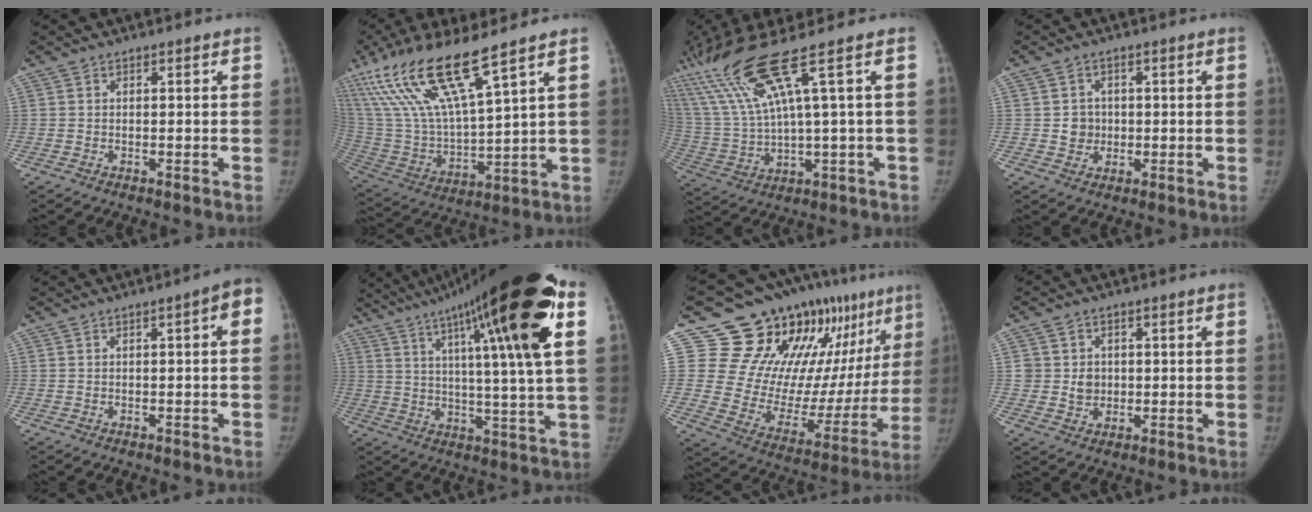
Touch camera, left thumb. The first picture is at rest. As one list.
[{"total": 21.6, "force": [13.0, 4.4, 16.6], "torque": [-0.339, -0.043, 0.258]}, {"total": 17.7, "force": [8.0, 1.0, 15.8], "torque": [-0.339, -0.009, 0.161]}, {"total": 3.6, "force": [0.0, 3.5, 1.0], "torque": [0.006, 0.004, 0.004]}, {"total": 3.8, "force": [0.4, 0.9, 3.7], "torque": [-0.046, 0.017, -0.001]}, {"total": 28.2, "force": [13.2, 3.3, 24.6], "torque": [-0.362, -0.006, 0.199]}, {"total": 25.4, "force": [16.0, 12.8, 15.1], "torque": [-0.158, -0.070, 0.244]}, {"total": 4.1, "force": [0.3, 3.9, 1.5], "torque": [-0.002, 0.001, 0.010]}]